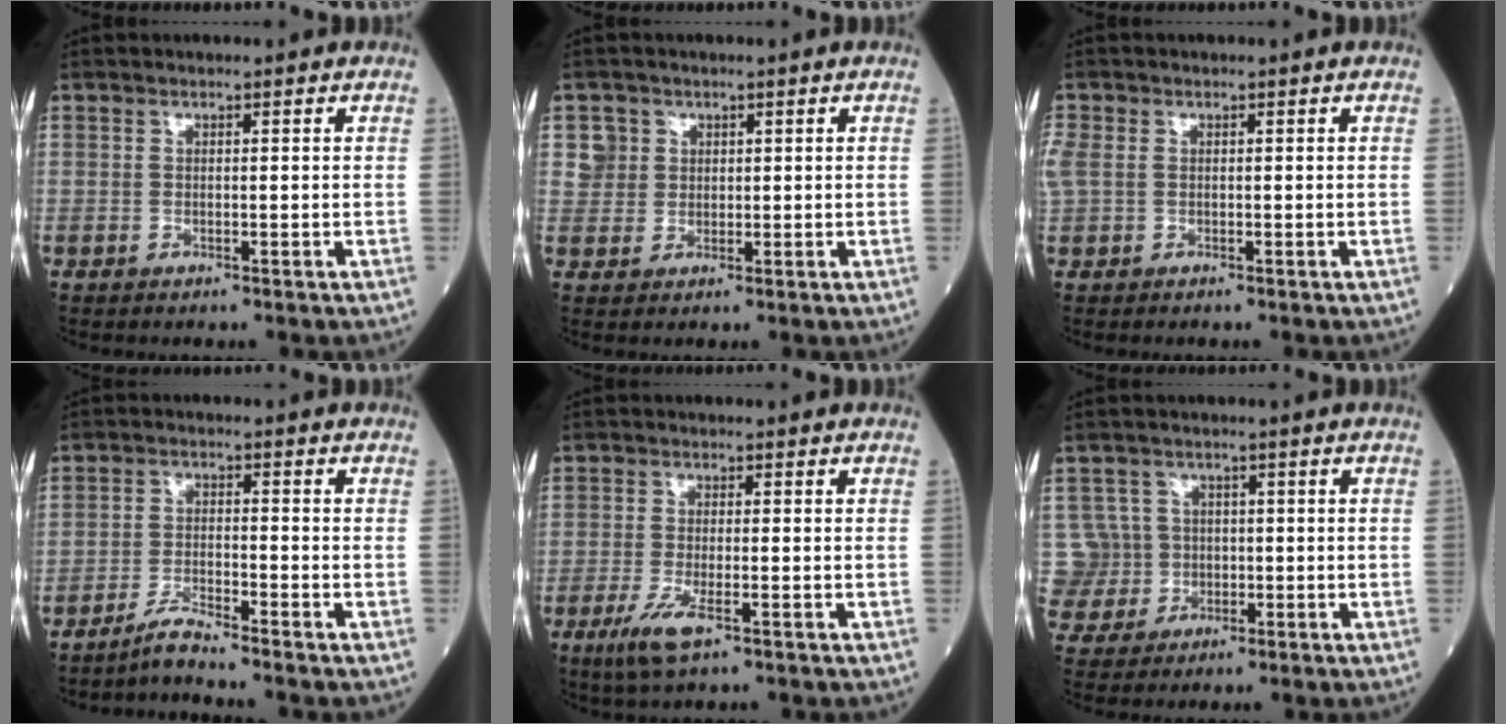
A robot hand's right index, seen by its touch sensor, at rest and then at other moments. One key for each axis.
{"total": 3.0, "fx": 1.2, "fy": 2.8, "fz": -0.2, "tx": 0.014, "ty": 0.008, "tz": 0.021}
{"total": 3.3, "fx": 0.3, "fy": 2.5, "fz": 2.1, "tx": -0.087, "ty": 0.018, "tz": 0.012}
{"total": 3.4, "fx": -3.2, "fy": -0.9, "fz": 0.9, "tx": -0.023, "ty": -0.019, "tz": -0.061}
{"total": 4.8, "fx": -2.6, "fy": 0.9, "fz": 4.0, "tx": -0.089, "ty": -0.012, "tz": -0.049}
{"total": 6.4, "fx": 0.0, "fy": 6.4, "fz": -0.5, "tx": 0.014, "ty": 0.022, "tz": 0.005}